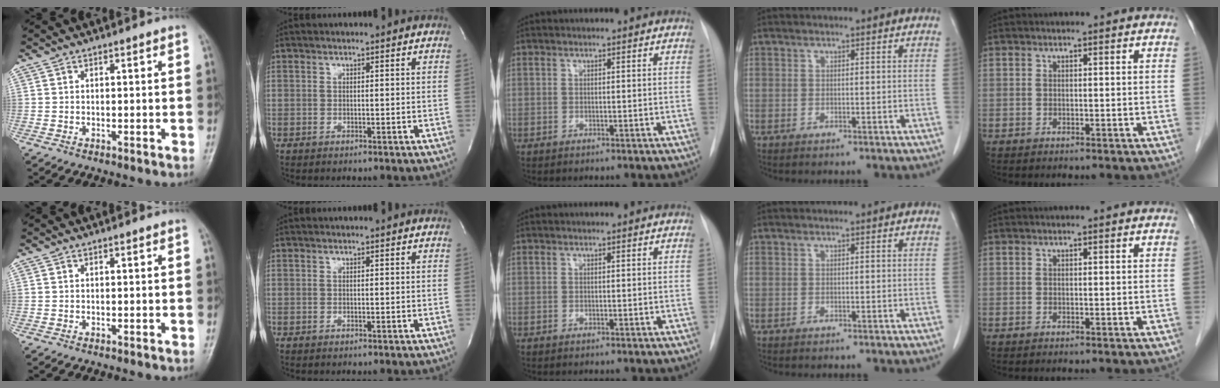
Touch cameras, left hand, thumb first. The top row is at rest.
{}